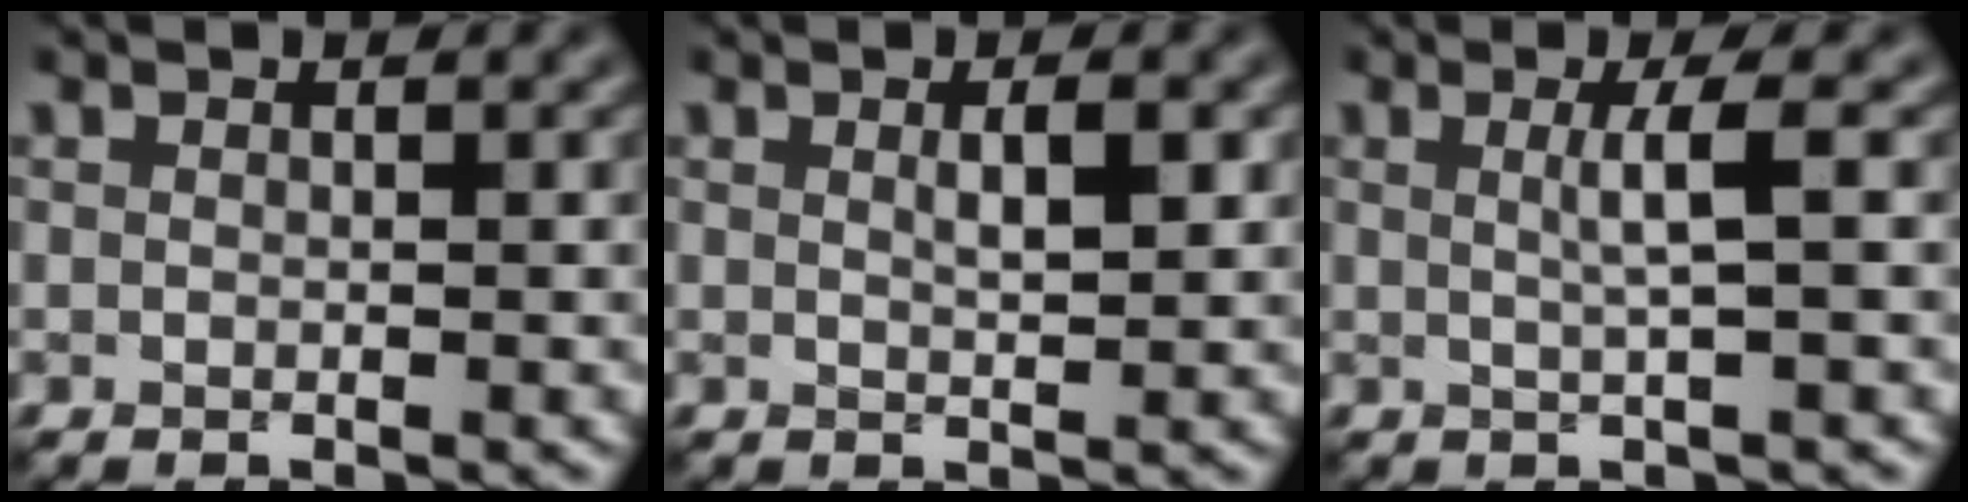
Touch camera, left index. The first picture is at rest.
{"total": 2.1, "force": [0.7, 0.5, 1.9], "torque": [-0.025, 0.001, 0.011]}
{"total": 2.6, "force": [0.3, 0.5, 2.5], "torque": [-0.042, 0.003, 0.001]}